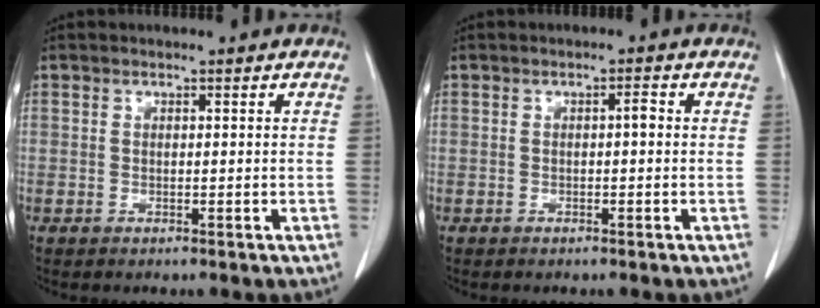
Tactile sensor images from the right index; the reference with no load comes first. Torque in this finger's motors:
{"motor_torque": [0.03, -0.02, 0.02, 0.01]}